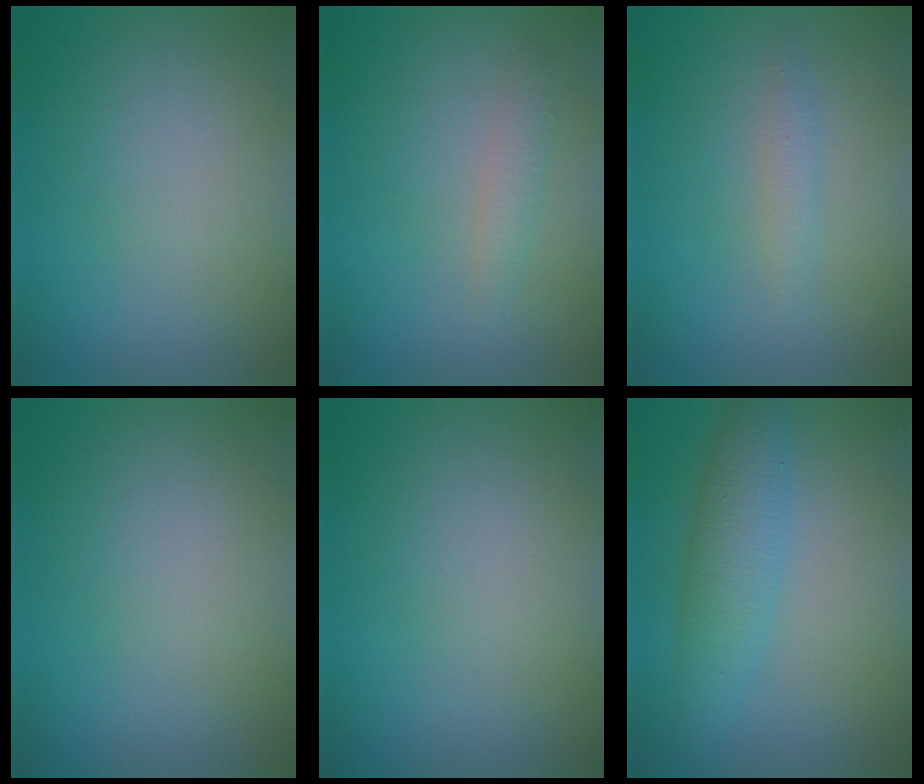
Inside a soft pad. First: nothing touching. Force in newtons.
{"total": 1.4, "press": 1.4, "slide": 0.1}
{"total": 1.2, "press": 1.2, "slide": 0.0}
{"total": 0.0}
{"total": 0.0}
{"total": 4.0, "press": 4.0, "slide": 0.1}